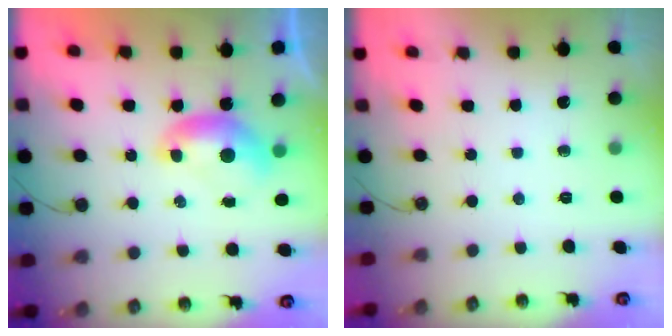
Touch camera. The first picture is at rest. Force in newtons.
{"total": 0.0}